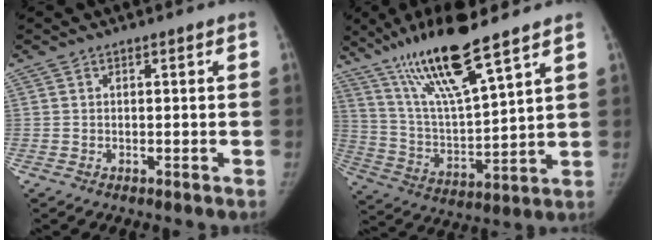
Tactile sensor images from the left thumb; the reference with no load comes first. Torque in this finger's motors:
{"motor_torque": [0.98, -0.18, 1.55, -1.19, 0.49]}